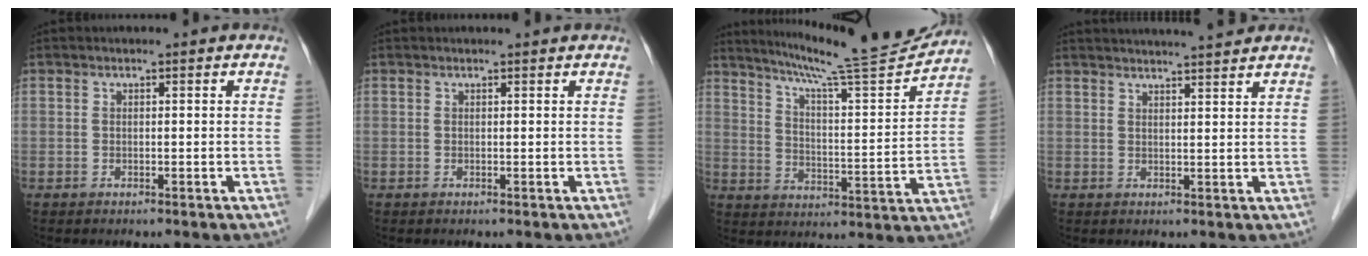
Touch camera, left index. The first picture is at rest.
{"total": 1.3, "force": [1.3, -0.1, 0.3], "torque": [-0.011, 0.007, 0.017]}
{"total": 17.1, "force": [15.9, -0.9, 6.3], "torque": [-0.105, -0.040, 0.228]}
{"total": 9.7, "force": [9.0, -0.5, 3.5], "torque": [-0.055, 0.016, 0.114]}